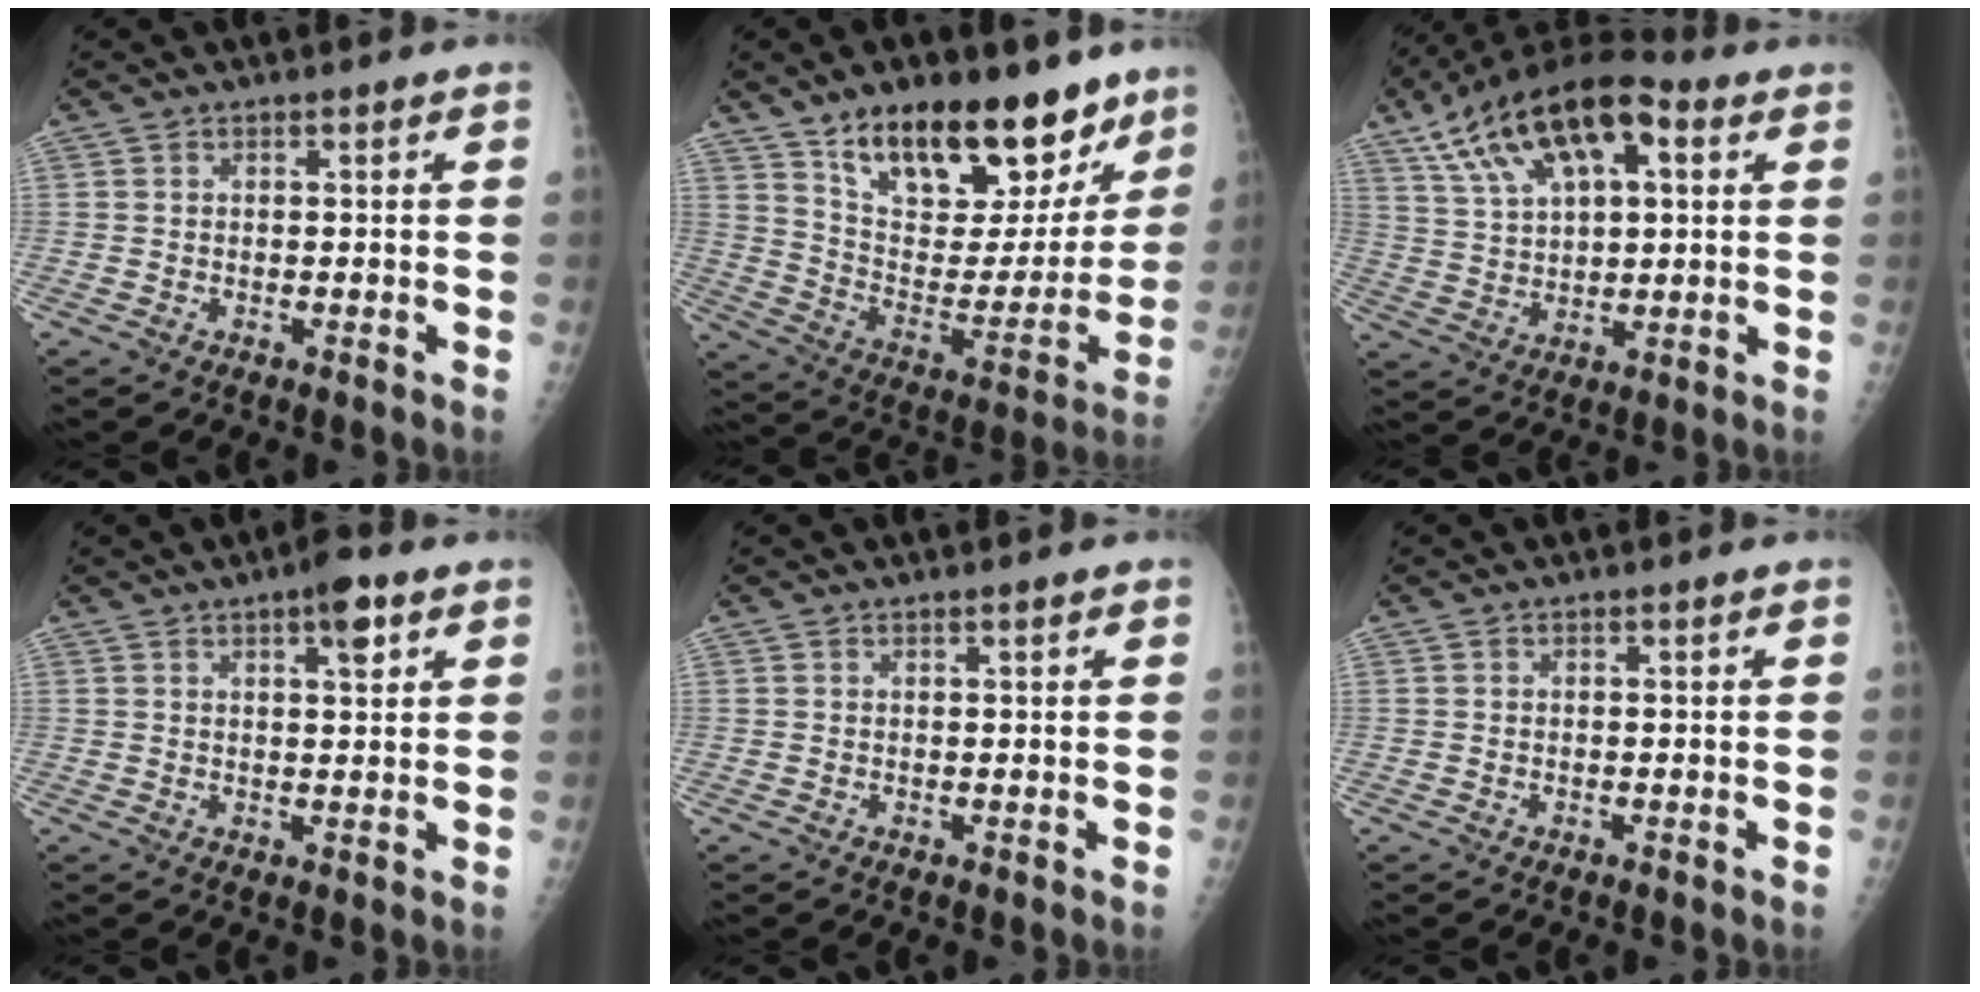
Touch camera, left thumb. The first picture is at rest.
{"total": 24.7, "force": [16.5, 11.6, 14.3], "torque": [-0.166, -0.070, 0.267]}
{"total": 19.4, "force": [8.6, 9.4, 14.7], "torque": [-0.241, 0.004, 0.150]}
{"total": 5.2, "force": [2.8, 1.7, 4.0], "torque": [-0.046, -0.009, 0.036]}
{"total": 0.6, "force": [0.5, 0.2, 0.3], "torque": [-0.005, -0.002, 0.008]}
{"total": 0.0}